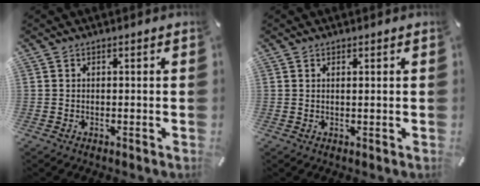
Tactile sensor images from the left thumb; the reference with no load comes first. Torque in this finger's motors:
{"motor_torque": [-0.10, -0.37, -0.09, -0.02, -0.02]}